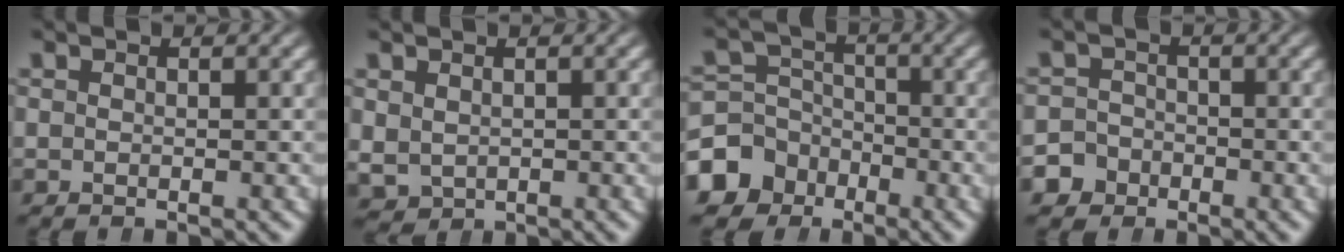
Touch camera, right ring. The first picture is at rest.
{"total": 2.9, "force": [-0.4, 2.8, 0.9], "torque": [-0.026, -0.027, 0.015]}
{"total": 7.8, "force": [-3.5, 6.6, 2.4], "torque": [-0.038, -0.036, -0.052]}
{"total": 4.8, "force": [-2.7, 4.0, 0.2], "torque": [-0.007, -0.016, -0.048]}